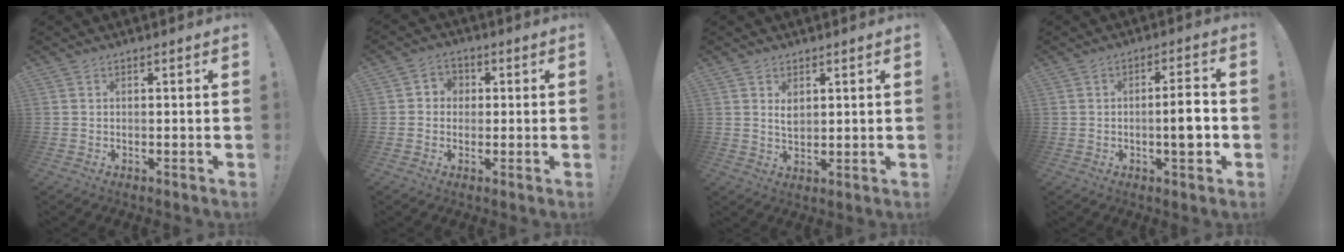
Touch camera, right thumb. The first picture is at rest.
{"total": 3.9, "force": [-0.3, 3.6, 1.3], "torque": [-0.016, 0.005, -0.006]}
{"total": 3.4, "force": [1.6, 2.4, 1.9], "torque": [-0.026, -0.005, 0.029]}
{"total": 6.4, "force": [-1.3, 1.9, 6.0], "torque": [-0.083, 0.004, -0.024]}